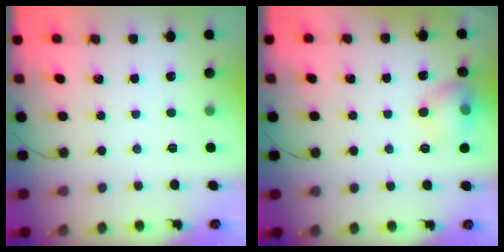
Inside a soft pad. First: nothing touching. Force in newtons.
{"total": 9.7, "press": 9.7, "slide": 1.2}